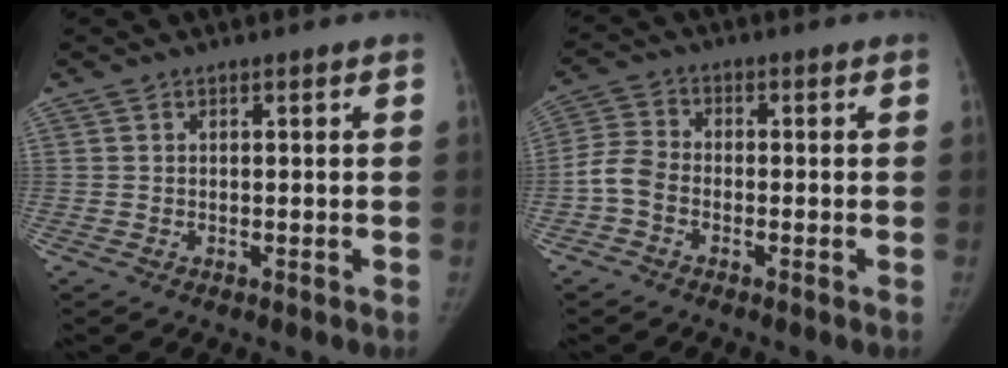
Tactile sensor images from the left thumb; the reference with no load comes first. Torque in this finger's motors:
{"motor_torque": [-0.17, 0.24, 0.49, 0.01, 0.07]}